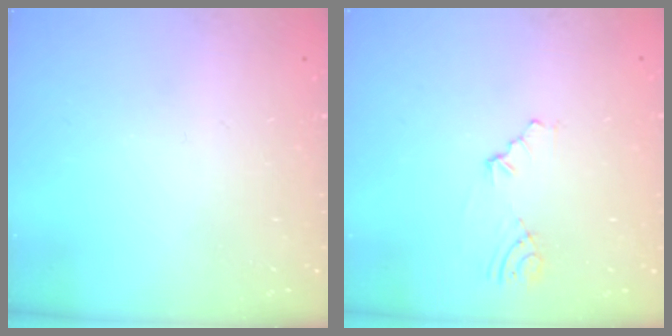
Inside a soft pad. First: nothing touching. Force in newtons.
{"total": 3.4, "press": 2.8, "slide": 2.0}